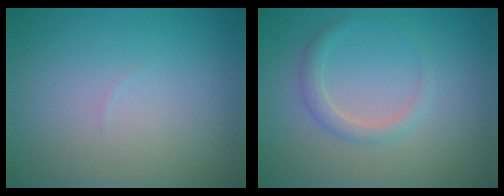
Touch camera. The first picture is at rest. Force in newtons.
{"total": 1.7, "press": 1.7, "slide": 0.1}